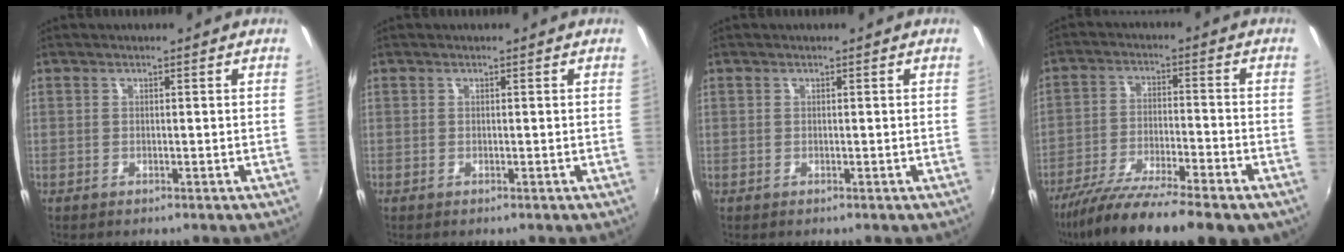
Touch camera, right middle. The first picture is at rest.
{"total": 0.0}
{"total": 0.0}
{"total": 18.2, "force": [-14.1, 3.0, 11.1], "torque": [-0.208, -0.050, -0.232]}